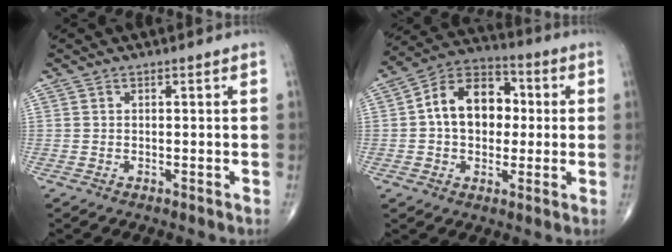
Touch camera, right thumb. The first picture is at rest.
{"total": 13.8, "force": [1.0, 9.8, 9.6], "torque": [-0.119, 0.028, 0.006]}